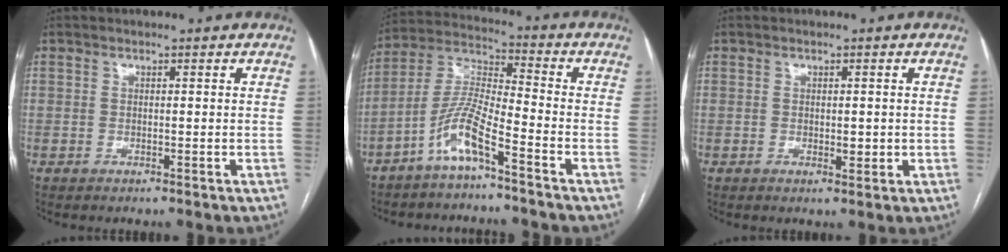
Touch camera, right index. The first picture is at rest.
{"total": 8.3, "force": [-5.2, 0.7, 6.4], "torque": [-0.145, 0.003, -0.110]}
{"total": 1.8, "force": [0.0, 1.0, 1.5], "torque": [-0.018, -0.002, 0.002]}